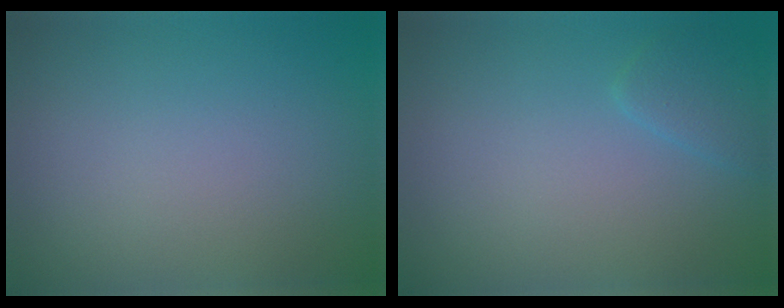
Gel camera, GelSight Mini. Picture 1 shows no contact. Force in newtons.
{"total": 1.6, "press": 1.6, "slide": 0.1}